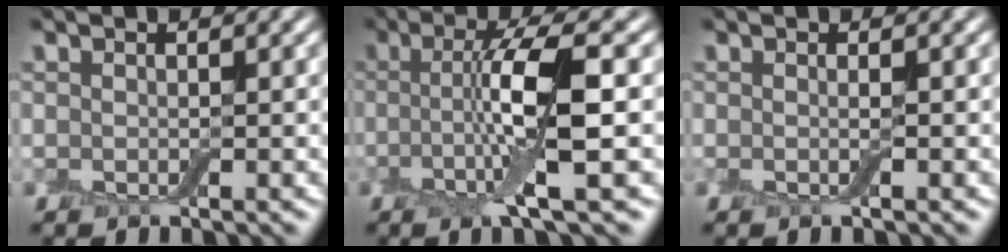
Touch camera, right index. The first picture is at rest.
{"total": 6.3, "force": [-0.4, 1.2, 6.2], "torque": [-0.112, 0.009, -0.011]}
{"total": 0.7, "force": [0.0, 0.0, 0.7], "torque": [-0.014, -0.003, -0.001]}